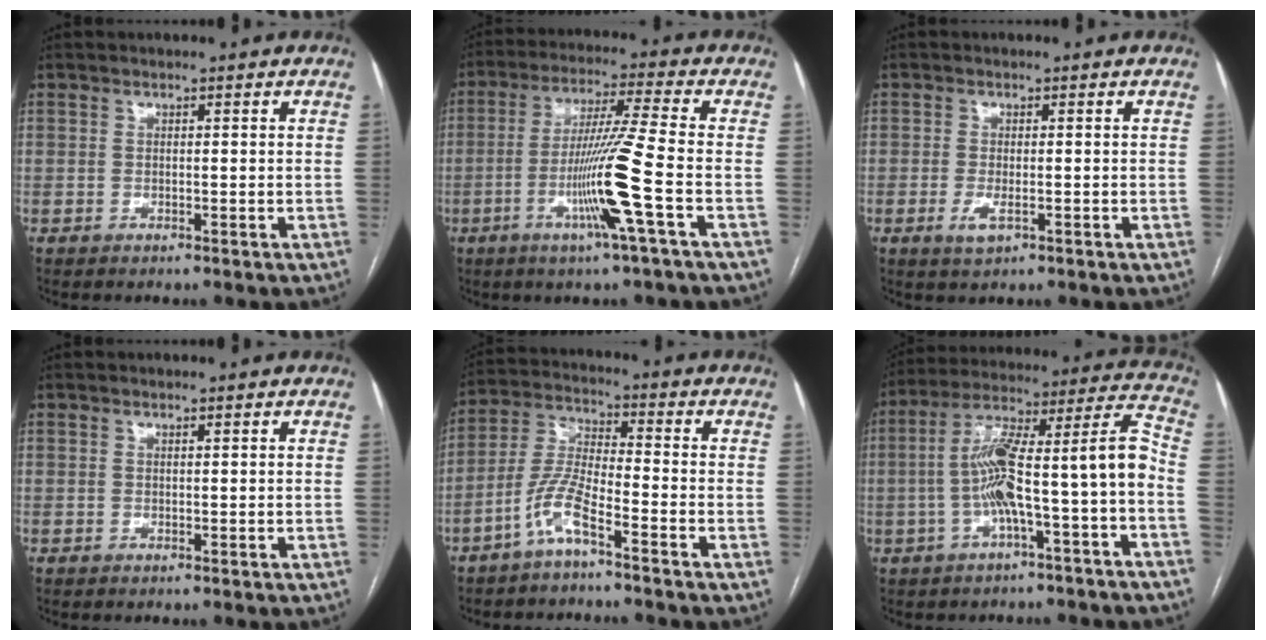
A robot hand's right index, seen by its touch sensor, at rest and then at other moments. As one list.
[{"total": 11.9, "force": [-3.9, -2.0, 11.1], "torque": [-0.215, -0.012, -0.077]}, {"total": 2.4, "force": [-1.0, 0.8, 2.0], "torque": [-0.038, -0.004, -0.016]}, {"total": 0.0}, {"total": 7.0, "force": [-4.4, 0.5, 5.3], "torque": [-0.124, 0.002, -0.096]}, {"total": 14.5, "force": [-3.5, 1.0, 14.0], "torque": [-0.237, 0.046, -0.054]}]